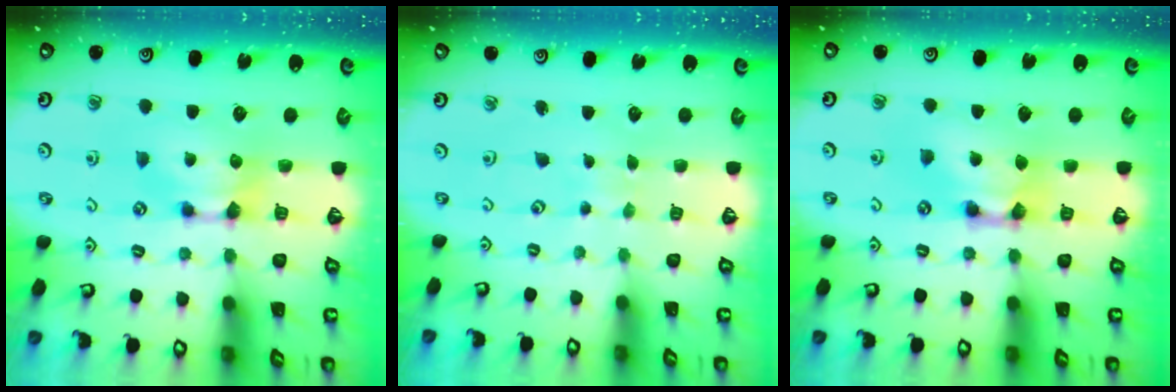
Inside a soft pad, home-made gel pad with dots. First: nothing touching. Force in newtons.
{"total": 4.8, "press": 4.8, "slide": 0.1}
{"total": 2.5, "press": 2.5, "slide": 0.2}